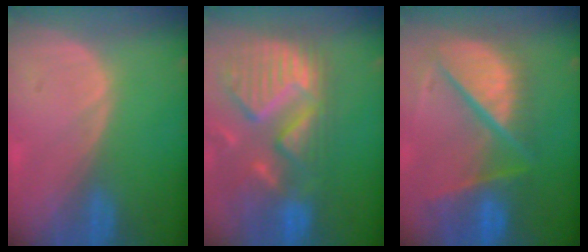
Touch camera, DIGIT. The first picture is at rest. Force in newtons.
{"total": 13.9, "press": 11.8, "slide": 7.3}
{"total": 11.8, "press": 9.8, "slide": 6.5}